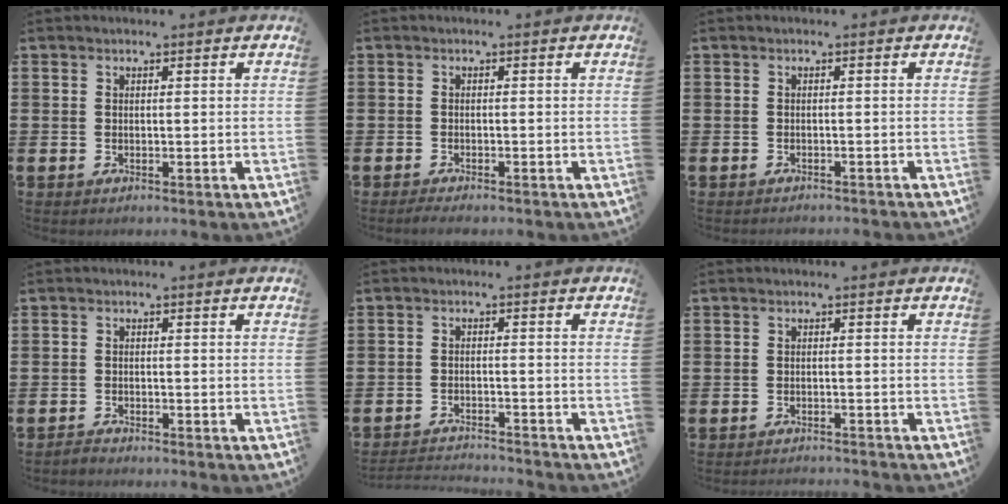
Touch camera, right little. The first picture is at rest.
{"total": 0.9, "force": [-0.7, 0.2, 0.4], "torque": [-0.010, -0.001, -0.014]}
{"total": 0.5, "force": [-0.5, 0.0, 0.0], "torque": [0.000, -0.002, -0.011]}
{"total": 0.9, "force": [-0.9, 0.1, 0.0], "torque": [-0.004, 0.000, -0.019]}
{"total": 2.3, "force": [-2.3, -0.1, -0.1], "torque": [-0.004, 0.002, -0.049]}
{"total": 1.1, "force": [-1.1, -0.1, -0.1], "torque": [-0.001, 0.002, -0.023]}